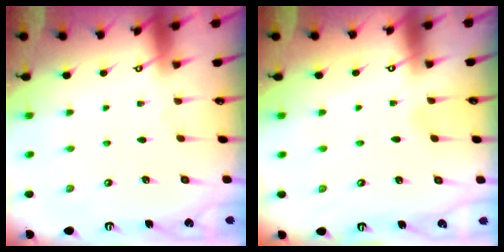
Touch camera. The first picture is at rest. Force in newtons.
{"total": 2.3, "press": 2.3, "slide": 0.3}